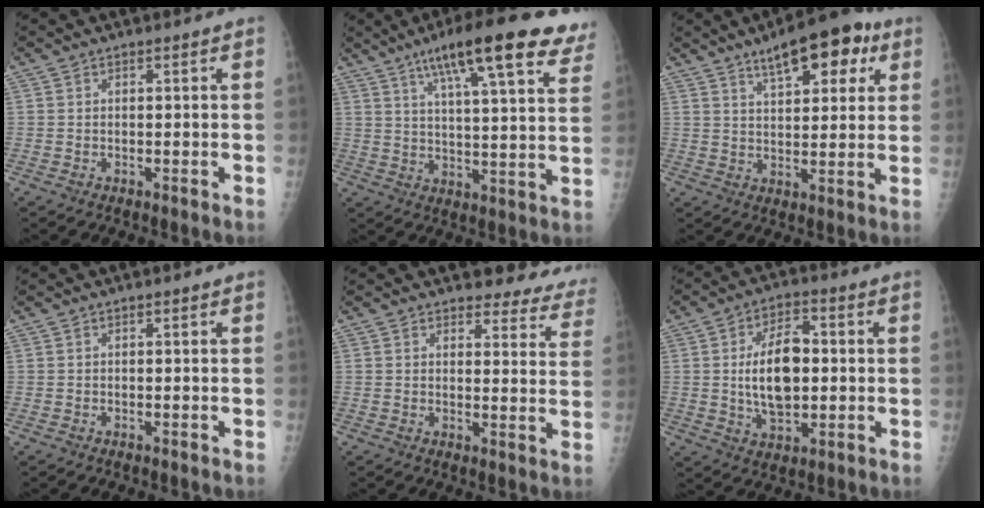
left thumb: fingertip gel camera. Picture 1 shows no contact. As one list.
[{"total": 21.8, "force": [13.9, 4.3, 16.2], "torque": [-0.217, -0.025, 0.190]}, {"total": 12.8, "force": [6.9, 5.2, 9.4], "torque": [-0.098, -0.013, 0.100]}, {"total": 0.0}, {"total": 12.2, "force": [10.9, 4.6, 2.8], "torque": [0.020, -0.071, 0.095]}, {"total": 11.8, "force": [0.2, 6.6, 9.7], "torque": [-0.149, 0.005, 0.009]}]